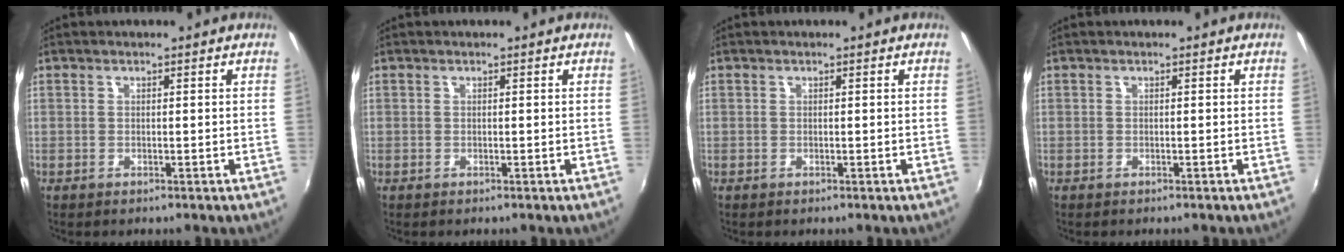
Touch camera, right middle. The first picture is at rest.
{"total": 0.0}
{"total": 0.0}
{"total": 0.0}